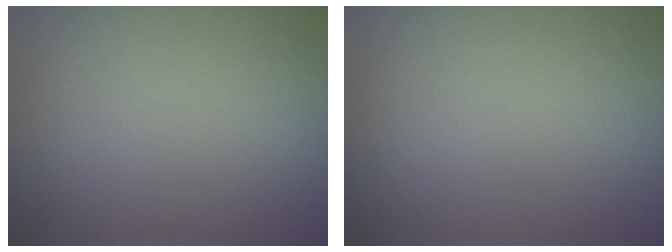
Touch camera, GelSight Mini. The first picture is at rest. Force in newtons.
{"total": 0.0}